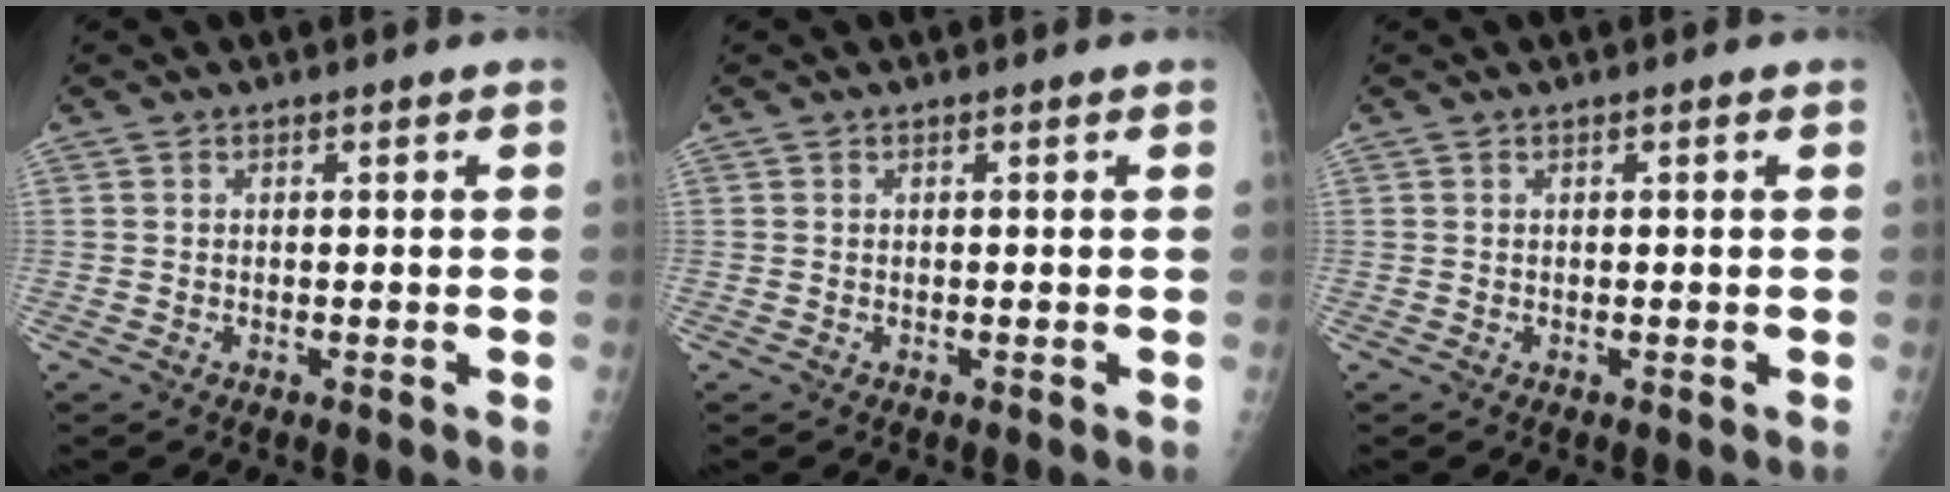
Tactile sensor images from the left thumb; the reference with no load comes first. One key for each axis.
{"total": 0.0}
{"total": 0.0}